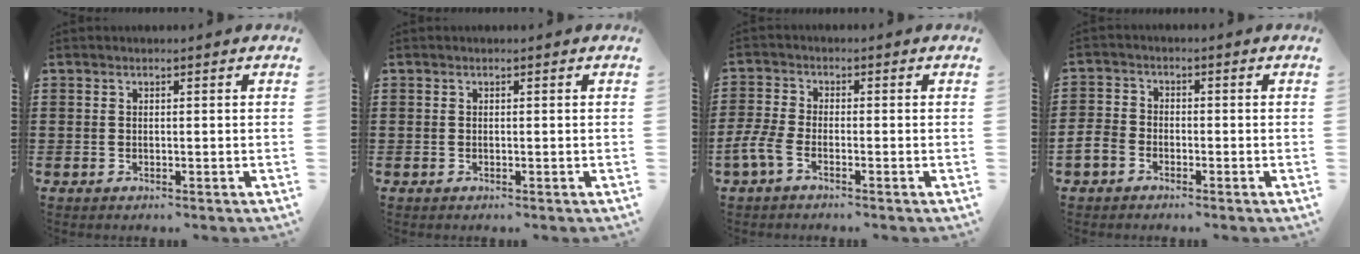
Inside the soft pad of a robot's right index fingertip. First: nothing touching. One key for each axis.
{"total": 0.0}
{"total": 3.5, "fx": -2.1, "fy": 1.1, "fz": 2.6, "tx": -0.079, "ty": -0.010, "tz": -0.047}
{"total": 2.8, "fx": -2.0, "fy": 1.8, "fz": 1.0, "tx": -0.044, "ty": -0.002, "tz": -0.047}